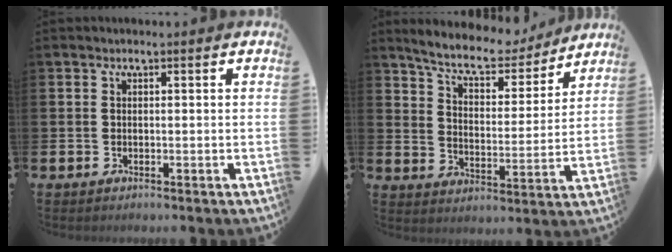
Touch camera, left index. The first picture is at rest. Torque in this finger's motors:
{"motor_torque": [1.07, -1.07, 0.23, 0.04]}